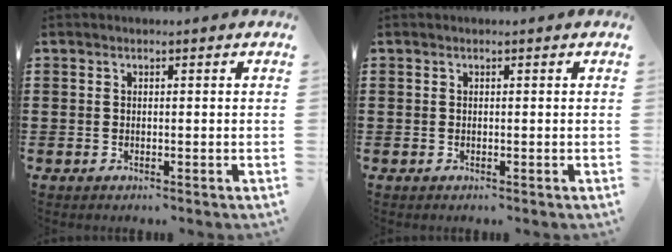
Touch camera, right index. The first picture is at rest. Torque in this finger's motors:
{"motor_torque": [0.34, 0.98, 0.00, 0.00]}